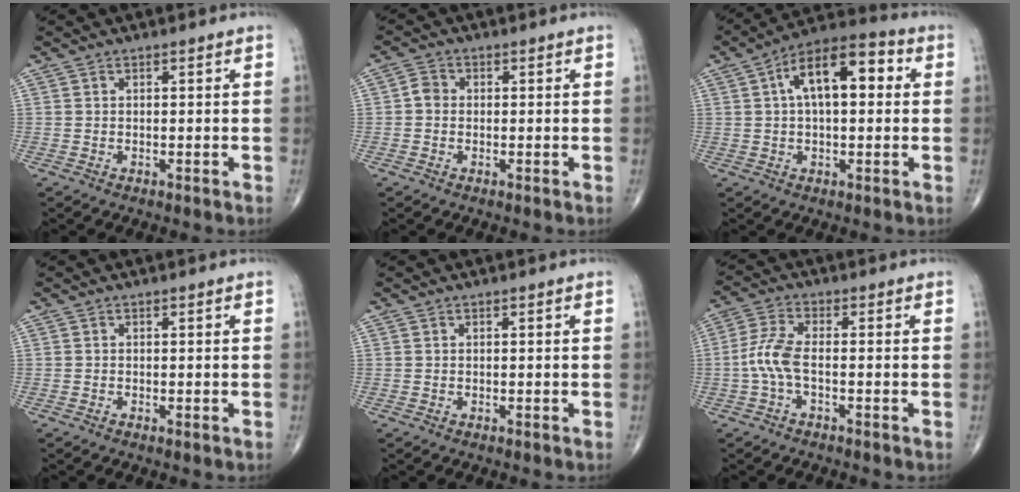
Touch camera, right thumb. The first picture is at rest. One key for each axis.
{"total": 2.3, "fx": -0.2, "fy": 2.0, "fz": 1.2, "tx": -0.010, "ty": 0.006, "tz": -0.011}
{"total": 13.5, "fx": 2.7, "fy": 6.5, "fz": 11.5, "tx": -0.178, "ty": 0.033, "tz": 0.035}
{"total": 0.0}
{"total": 0.0}
{"total": 5.6, "fx": -1.4, "fy": 1.9, "fz": 5.1, "tx": -0.127, "ty": 0.015, "tz": -0.034}